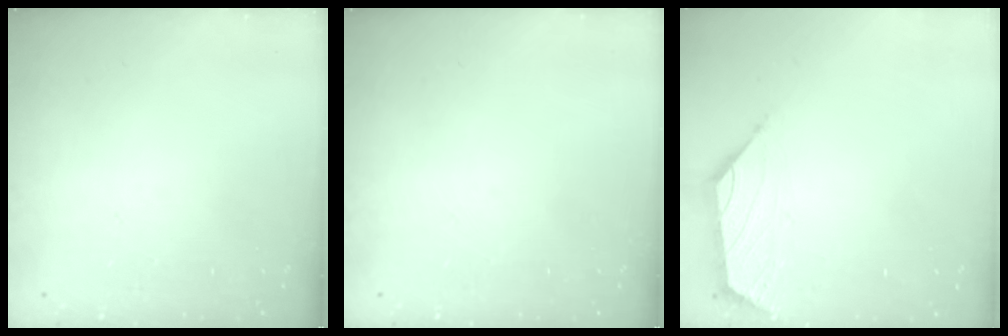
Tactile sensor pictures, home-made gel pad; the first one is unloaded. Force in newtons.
{"total": 0.0}
{"total": 1.7, "press": 1.6, "slide": 0.6}